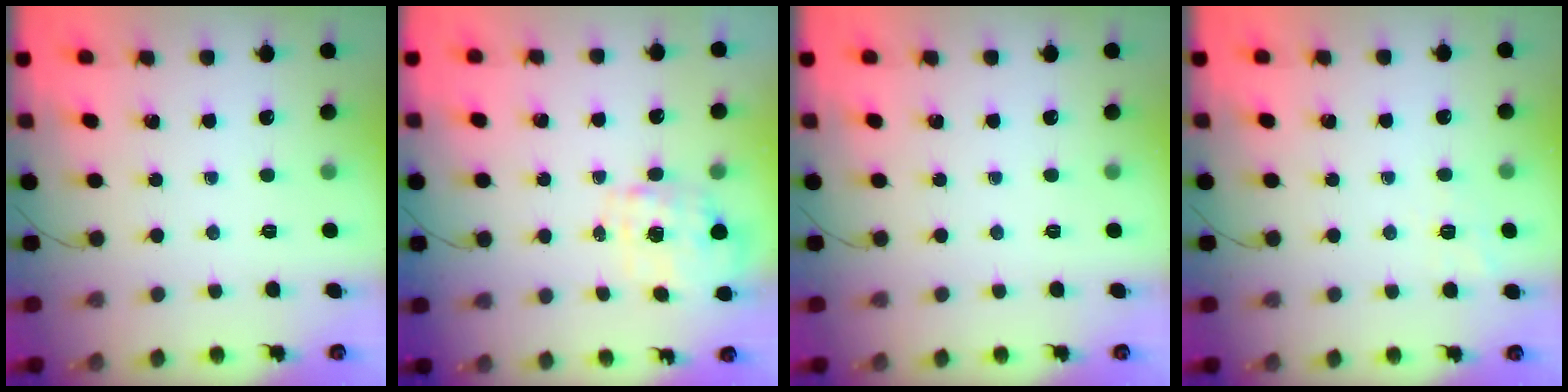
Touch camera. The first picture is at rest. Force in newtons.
{"total": 1.5, "press": 1.5, "slide": 0.5}
{"total": 0.0}
{"total": 1.9, "press": 1.0, "slide": 1.6}